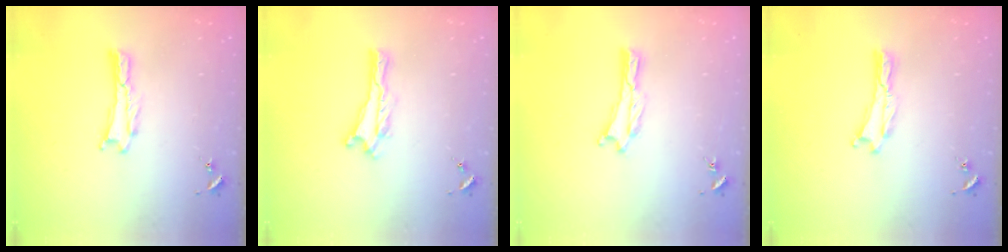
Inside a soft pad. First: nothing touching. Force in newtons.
{"total": 0.0}
{"total": 0.0}
{"total": 0.0}